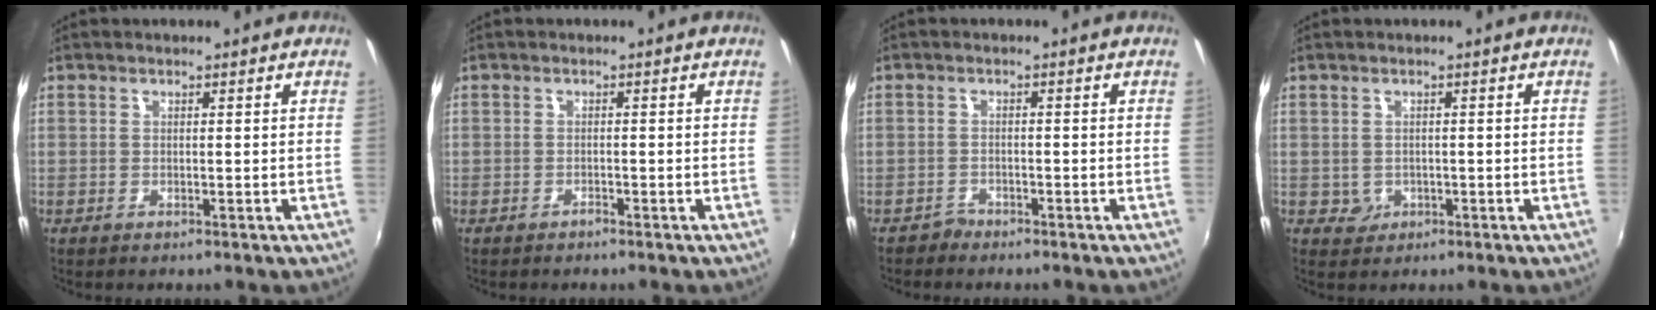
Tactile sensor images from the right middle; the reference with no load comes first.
{"total": 0.7, "force": [-0.7, 0.1, 0.1], "torque": [-0.002, 0.002, -0.013]}
{"total": 1.7, "force": [-1.6, 0.7, -0.2], "torque": [0.001, 0.003, -0.029]}
{"total": 1.9, "force": [-0.3, 1.8, 0.4], "torque": [-0.005, 0.000, -0.001]}